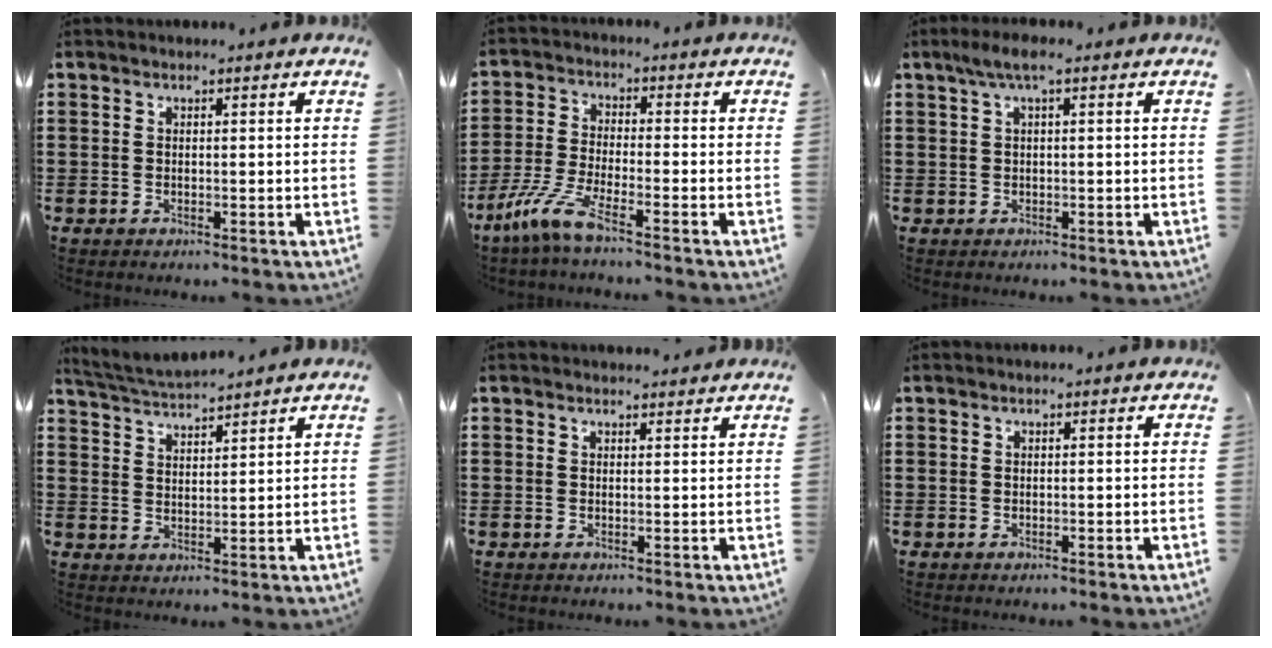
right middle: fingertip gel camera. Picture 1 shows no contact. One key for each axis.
{"total": 7.0, "fx": -5.0, "fy": 0.9, "fz": 4.8, "tx": -0.131, "ty": -0.023, "tz": -0.105}
{"total": 2.2, "fx": 0.8, "fy": 0.4, "fz": 2.0, "tx": -0.040, "ty": 0.004, "tz": 0.013}
{"total": 3.7, "fx": 3.7, "fy": 0.0, "fz": 0.5, "tx": -0.024, "ty": -0.016, "tz": 0.066}
{"total": 0.9, "fx": 0.9, "fy": 0.0, "fz": 0.0, "tx": -0.003, "ty": -0.002, "tz": 0.017}
{"total": 0.0}